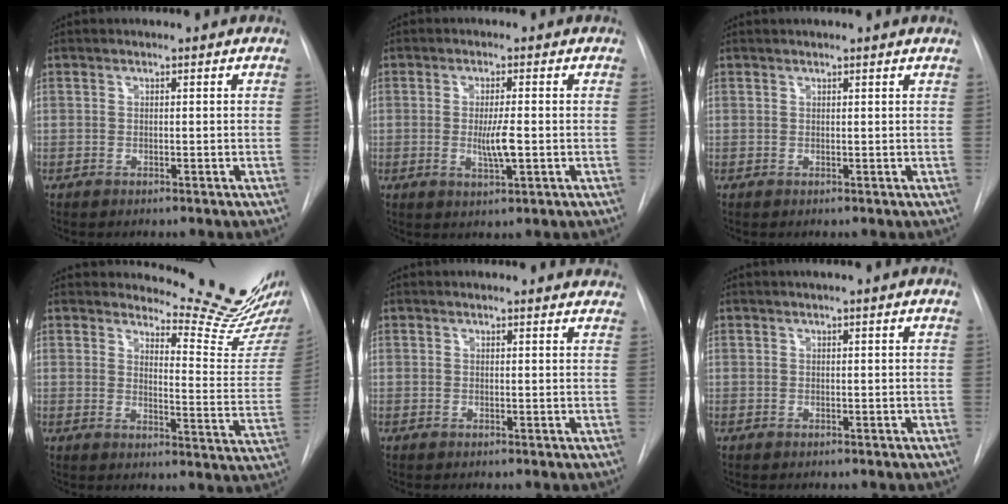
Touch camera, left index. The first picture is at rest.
{"total": 4.0, "force": [-0.5, 0.4, 3.9], "torque": [-0.075, -0.007, -0.007]}
{"total": 1.7, "force": [1.5, -0.5, 0.6], "torque": [-0.016, 0.008, 0.027]}
{"total": 13.2, "force": [12.8, -0.5, 3.1], "torque": [-0.036, -0.108, 0.148]}
{"total": 7.4, "force": [7.2, 1.1, 1.6], "torque": [-0.006, 0.000, 0.056]}
{"total": 1.2, "force": [0.7, -0.3, 0.9], "torque": [-0.020, 0.002, 0.015]}